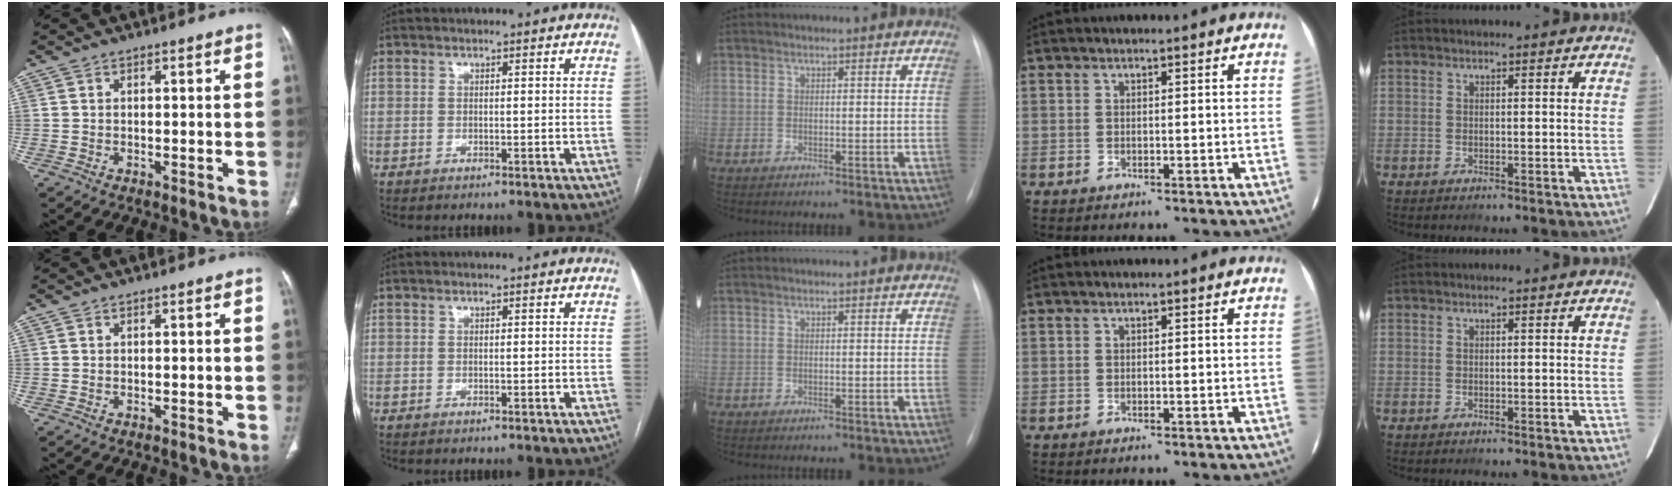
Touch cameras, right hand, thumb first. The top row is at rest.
{}